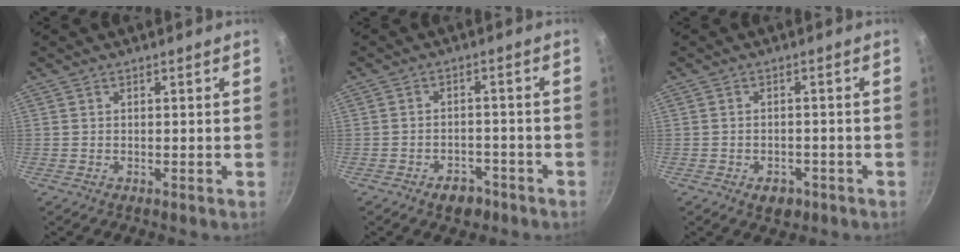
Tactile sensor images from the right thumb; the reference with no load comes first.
{"total": 4.9, "force": [-3.2, 3.0, 2.2], "torque": [-0.015, 0.028, -0.037]}
{"total": 3.9, "force": [-2.0, 2.6, 2.0], "torque": [-0.020, 0.017, -0.017]}